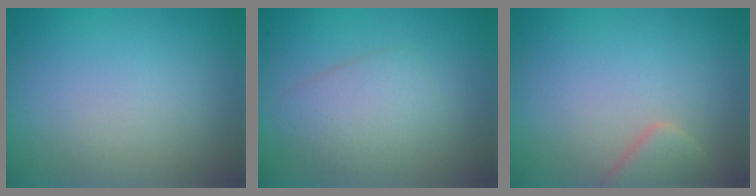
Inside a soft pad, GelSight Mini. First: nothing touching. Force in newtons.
{"total": 3.0, "press": 3.0, "slide": 0.1}
{"total": 2.9, "press": 2.8, "slide": 0.3}